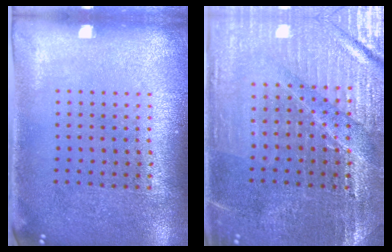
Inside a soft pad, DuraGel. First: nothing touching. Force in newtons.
{"total": 3.2, "press": 3.1, "slide": 0.5}